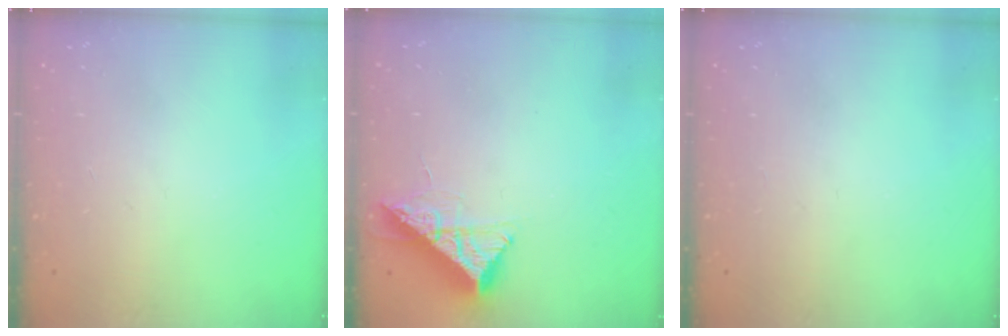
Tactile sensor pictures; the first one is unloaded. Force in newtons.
{"total": 10.4, "press": 10.4, "slide": 0.7}
{"total": 0.0}